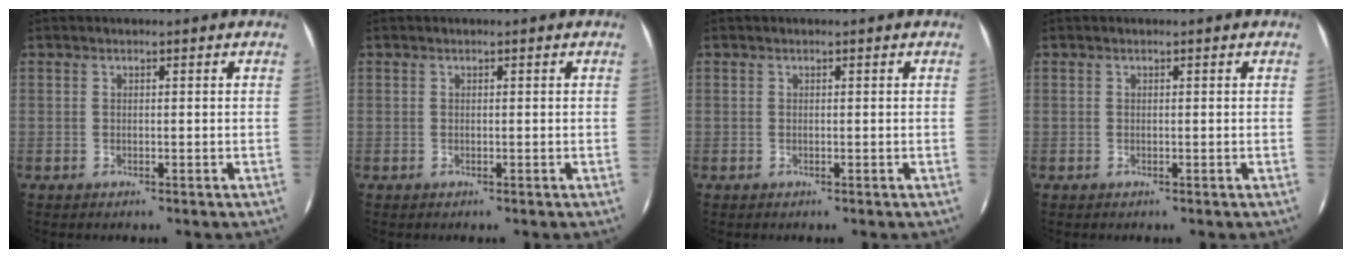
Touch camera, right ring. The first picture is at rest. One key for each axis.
{"total": 0.0}
{"total": 0.0}
{"total": 0.0}